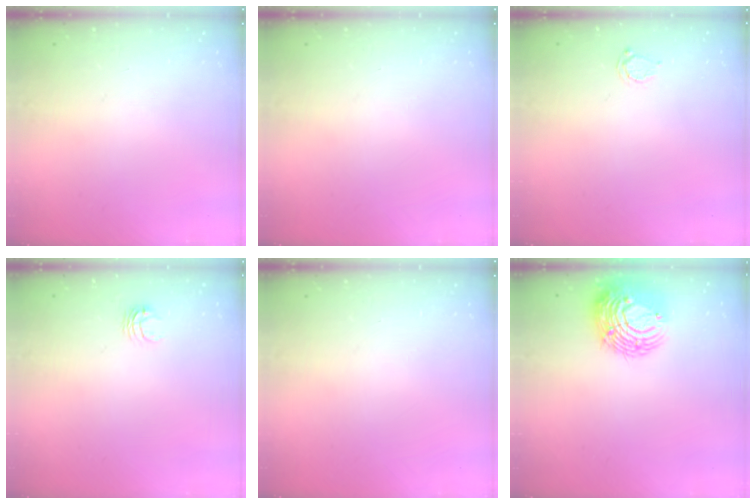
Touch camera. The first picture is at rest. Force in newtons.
{"total": 0.0}
{"total": 2.8, "press": 2.8, "slide": 0.3}
{"total": 4.2, "press": 4.2, "slide": 0.2}
{"total": 0.0}
{"total": 12.1, "press": 12.0, "slide": 1.5}